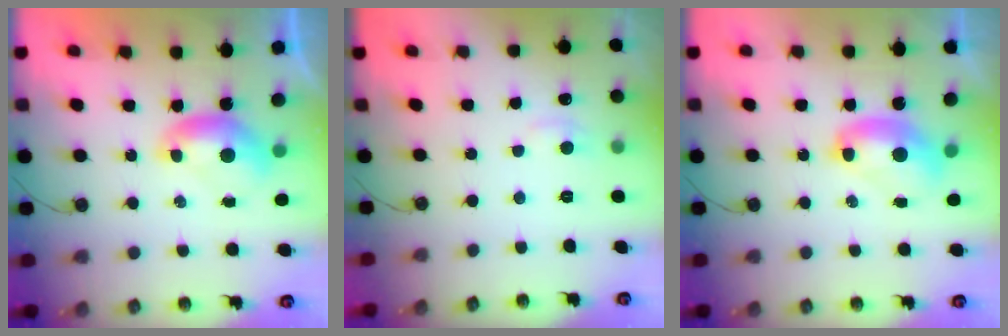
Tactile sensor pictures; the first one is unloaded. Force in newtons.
{"total": 1.8, "press": 1.7, "slide": 0.7}
{"total": 2.7, "press": 2.7, "slide": 0.1}